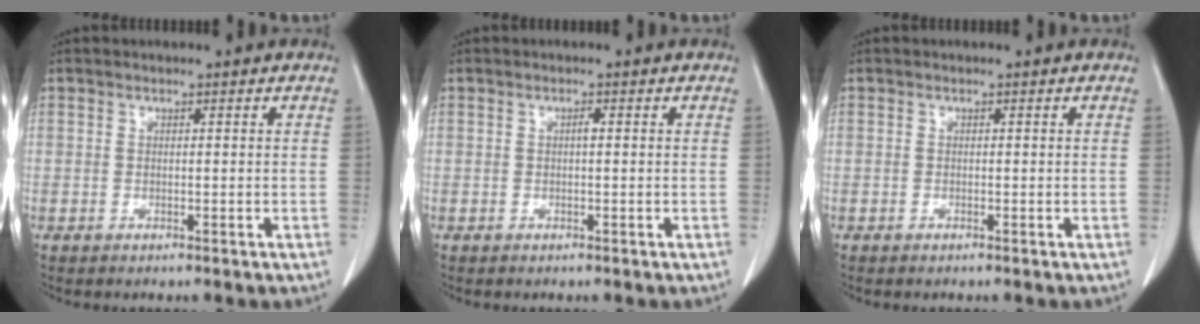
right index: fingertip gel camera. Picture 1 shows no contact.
{"total": 0.6, "force": [0.0, 0.1, 0.6], "torque": [-0.012, 0.001, 0.001]}
{"total": 0.0}